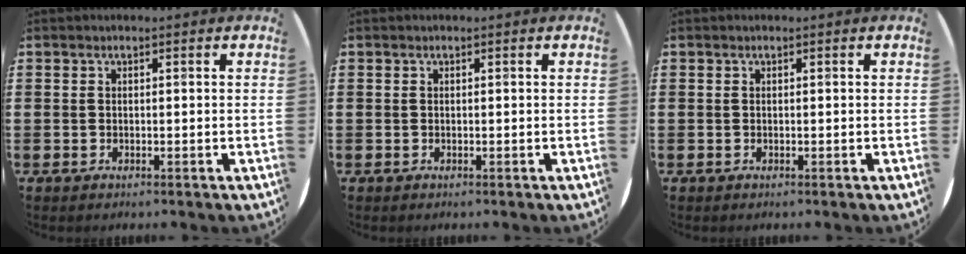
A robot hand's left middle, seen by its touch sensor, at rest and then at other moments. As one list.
[{"total": 0.0}, {"total": 0.0}]